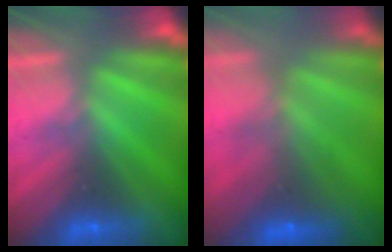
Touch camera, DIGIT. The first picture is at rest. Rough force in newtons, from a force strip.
{"total": 7.3}